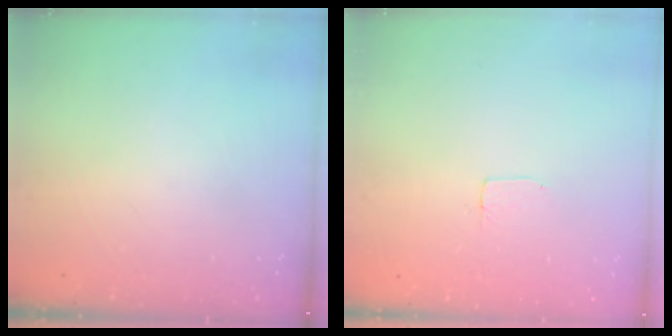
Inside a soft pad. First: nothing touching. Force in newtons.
{"total": 2.0, "press": 2.0, "slide": 0.0}